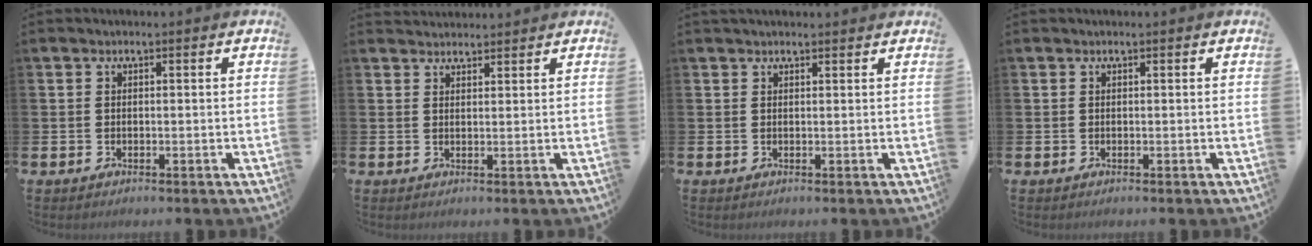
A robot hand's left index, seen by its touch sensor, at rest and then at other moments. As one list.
[{"total": 2.2, "force": [2.1, 0.5, -0.1], "torque": [0.007, -0.010, 0.038]}, {"total": 1.0, "force": [0.9, 0.2, 0.2], "torque": [0.003, -0.001, 0.016]}, {"total": 0.0}]